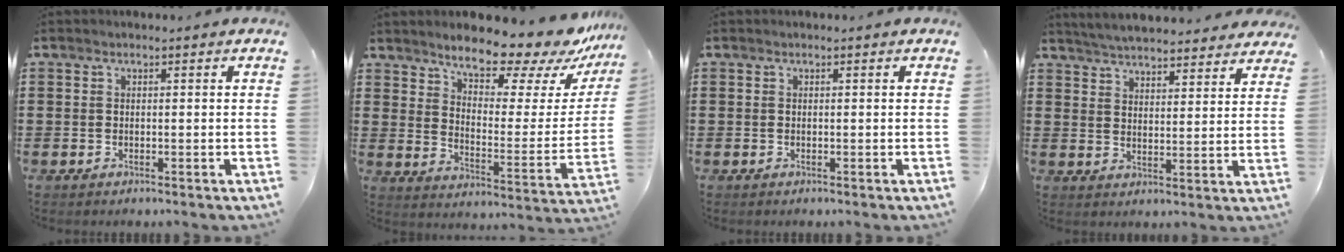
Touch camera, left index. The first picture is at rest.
{"total": 10.1, "force": [9.1, 2.3, 3.7], "torque": [-0.075, -0.073, 0.155]}
{"total": 0.0}
{"total": 5.0, "force": [5.0, 0.0, 0.3], "torque": [-0.028, -0.026, 0.089]}